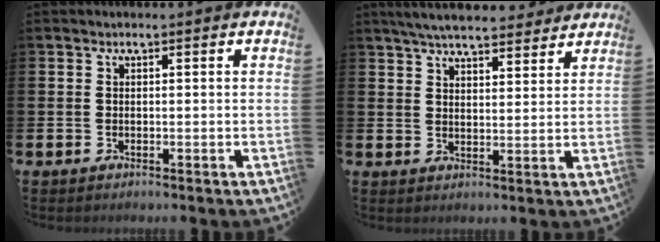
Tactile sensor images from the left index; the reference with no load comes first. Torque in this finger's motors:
{"motor_torque": [1.02, -1.12, 0.65, 0.16]}